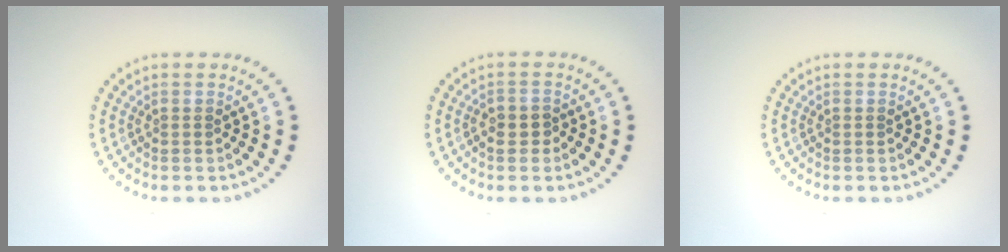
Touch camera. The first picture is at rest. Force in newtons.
{"total": 1.3, "press": 1.2, "slide": 0.5}
{"total": 0.0}